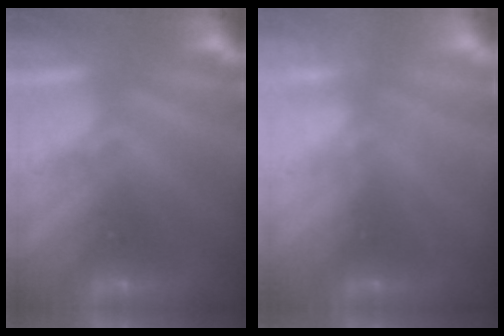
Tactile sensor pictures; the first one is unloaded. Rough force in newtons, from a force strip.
{"total": 2.1}